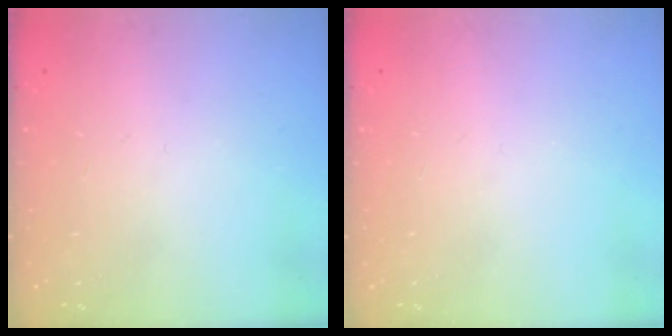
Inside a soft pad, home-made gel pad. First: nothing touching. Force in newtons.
{"total": 0.0}